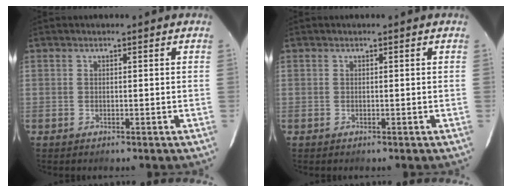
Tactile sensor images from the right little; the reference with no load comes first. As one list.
[{"total": 0.0}]